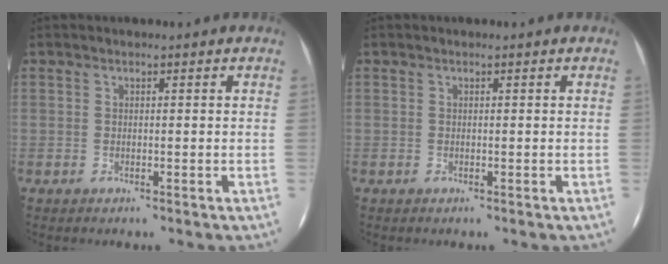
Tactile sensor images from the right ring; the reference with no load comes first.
{"total": 0.0}